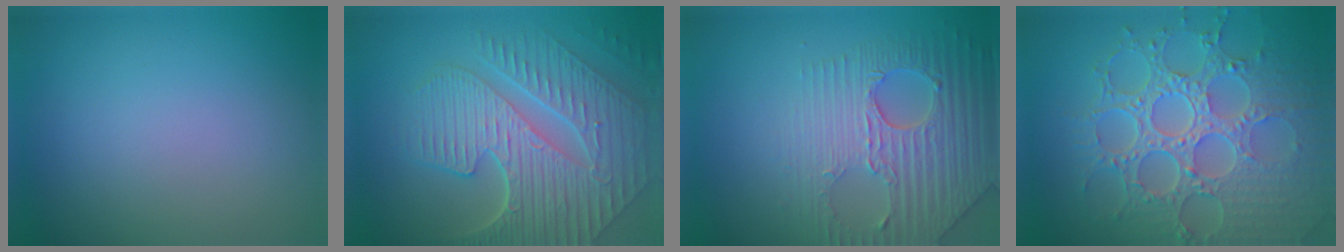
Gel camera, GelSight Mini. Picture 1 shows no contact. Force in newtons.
{"total": 9.5, "press": 6.5, "slide": 7.0}
{"total": 4.8, "press": 4.5, "slide": 1.7}
{"total": 8.9, "press": 6.5, "slide": 6.1}